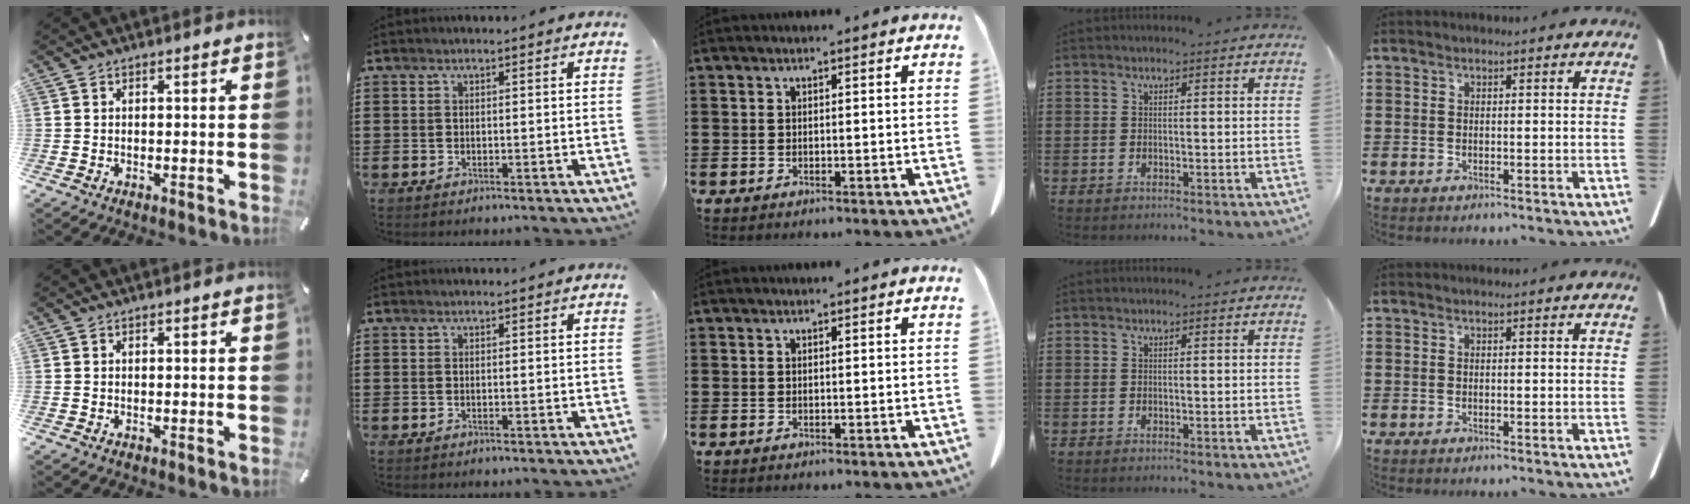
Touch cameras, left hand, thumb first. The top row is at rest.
{}